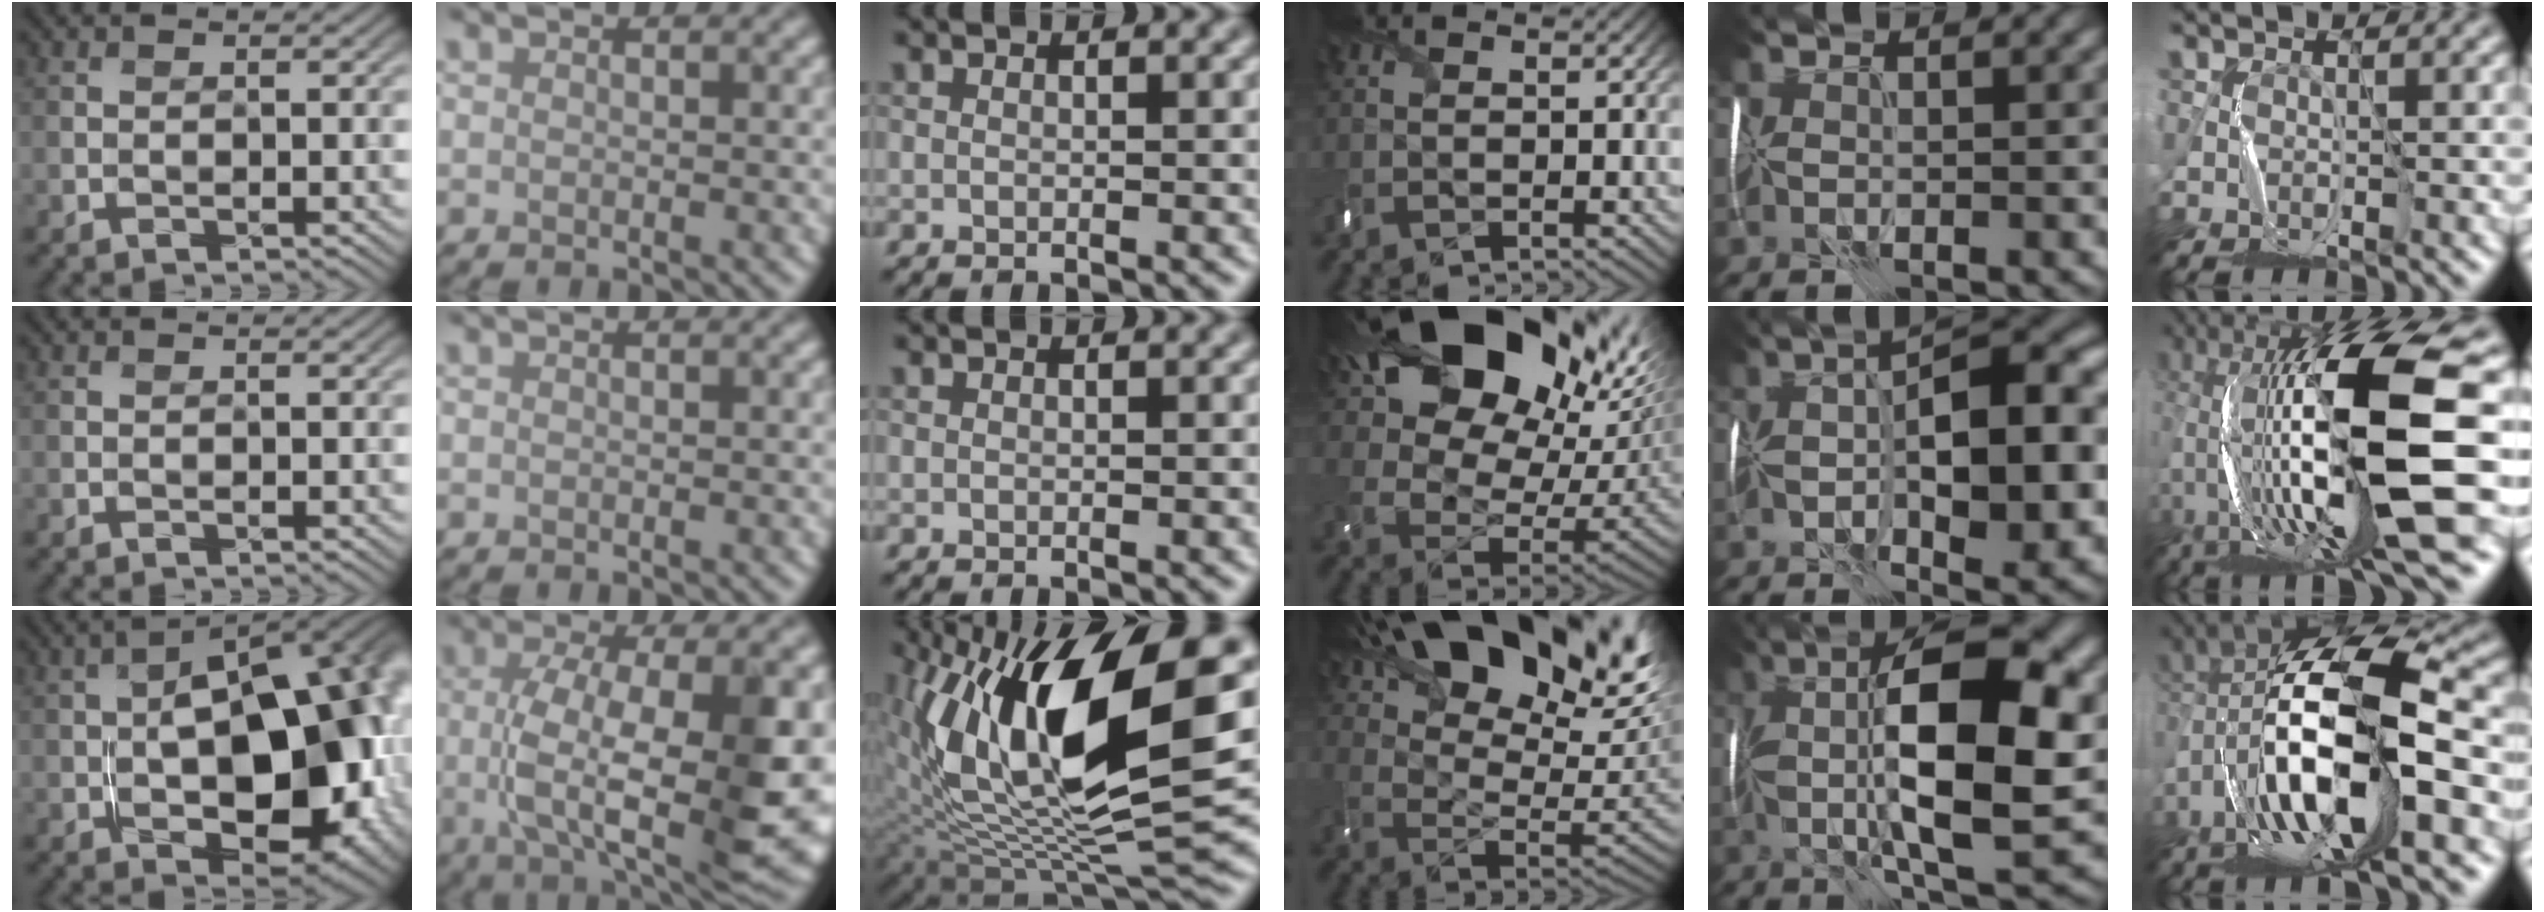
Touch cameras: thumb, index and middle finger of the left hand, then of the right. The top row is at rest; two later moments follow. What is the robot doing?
{"motion": "wrap", "object": "thread"}